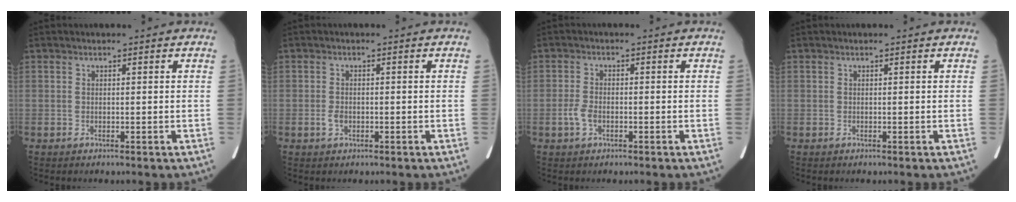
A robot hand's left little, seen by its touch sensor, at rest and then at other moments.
{"total": 1.4, "force": [-0.5, 0.9, 0.9], "torque": [-0.021, 0.000, -0.005]}
{"total": 2.4, "force": [-1.0, 1.4, 1.7], "torque": [-0.042, 0.001, -0.018]}
{"total": 0.0}